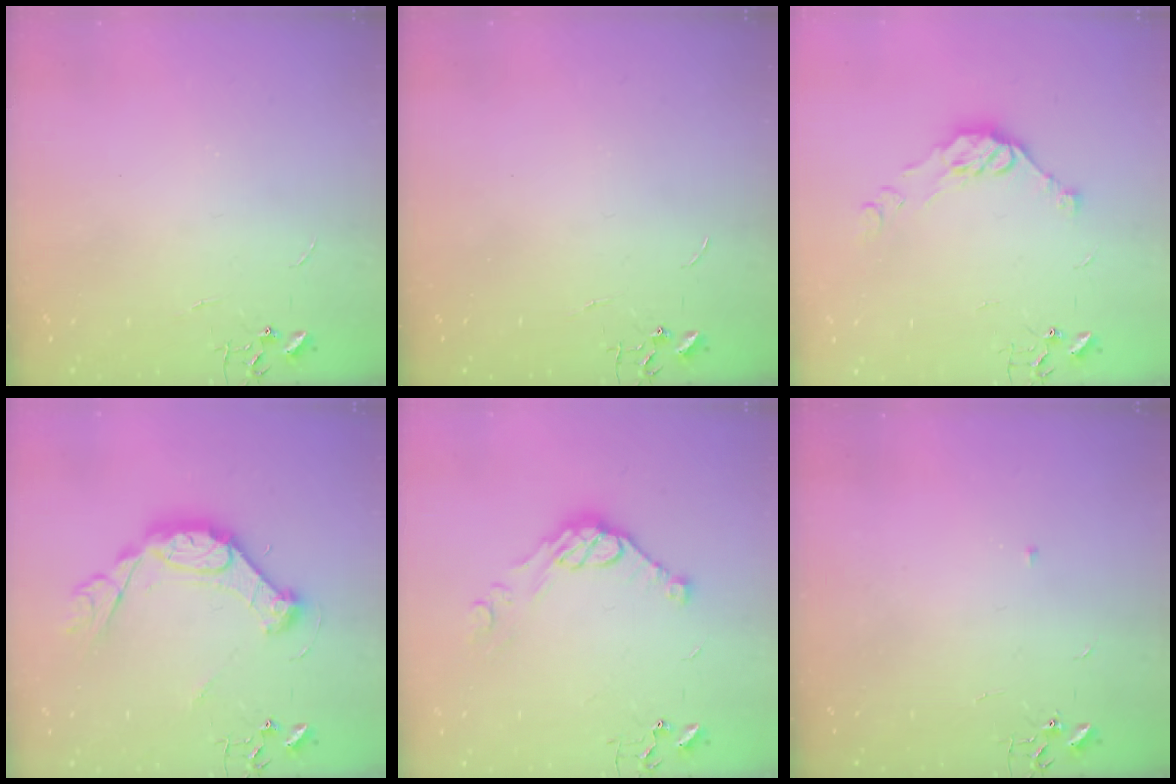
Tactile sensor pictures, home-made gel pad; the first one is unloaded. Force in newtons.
{"total": 0.0}
{"total": 10.5, "press": 10.4, "slide": 0.6}
{"total": 16.3, "press": 16.3, "slide": 1.5}
{"total": 10.3, "press": 10.3, "slide": 0.7}
{"total": 4.2, "press": 4.2, "slide": 0.6}